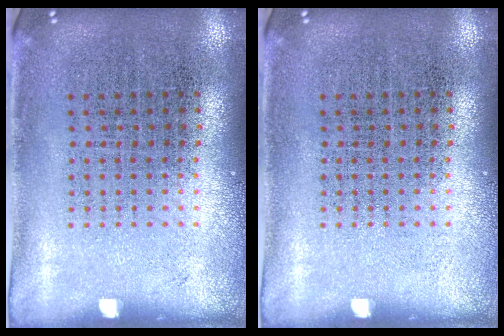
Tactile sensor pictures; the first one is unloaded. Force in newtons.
{"total": 0.0}